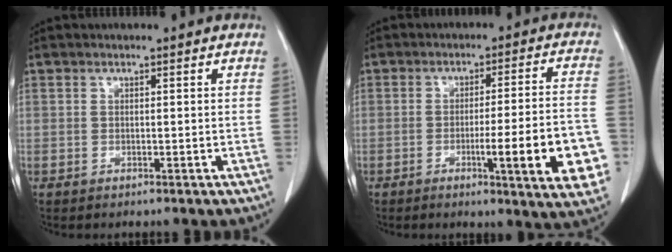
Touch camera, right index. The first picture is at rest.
{"total": 14.0, "force": [-4.4, 0.4, 13.3], "torque": [-0.142, -0.005, -0.054]}